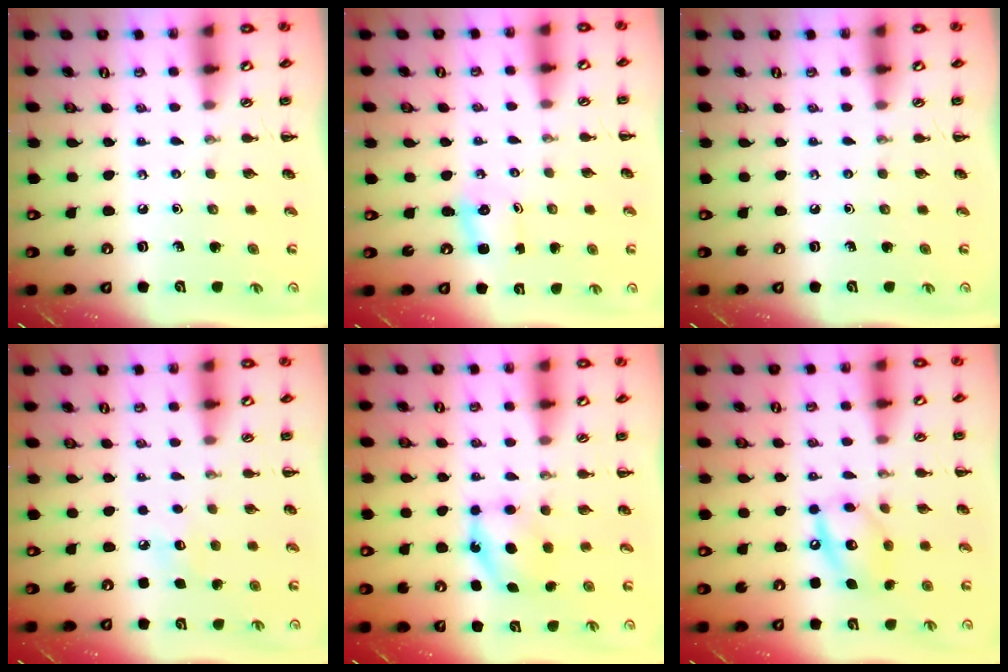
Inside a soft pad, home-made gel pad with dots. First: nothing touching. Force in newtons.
{"total": 2.0, "press": 1.9, "slide": 0.7}
{"total": 0.0}
{"total": 5.9, "press": 5.7, "slide": 1.4}
{"total": 6.0, "press": 5.7, "slide": 1.7}
{"total": 12.2, "press": 12.0, "slide": 2.0}